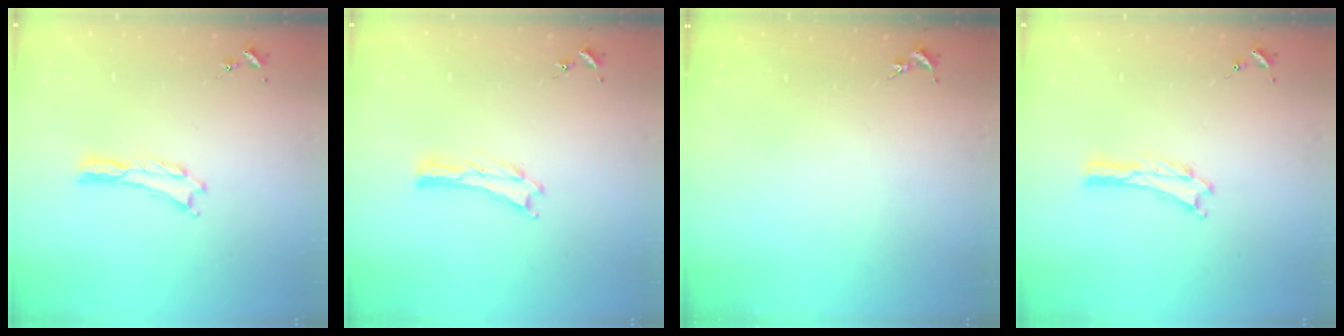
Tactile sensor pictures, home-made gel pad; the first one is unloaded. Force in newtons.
{"total": 0.0}
{"total": 0.0}
{"total": 0.0}